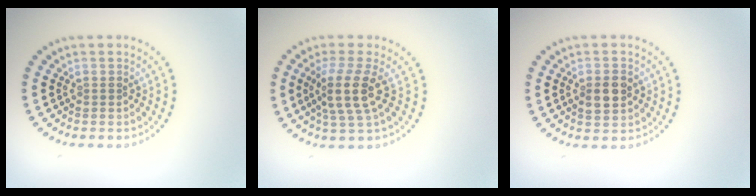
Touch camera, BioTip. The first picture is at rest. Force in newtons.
{"total": 3.8, "press": 3.1, "slide": 2.2}
{"total": 2.8, "press": 2.8, "slide": 0.2}